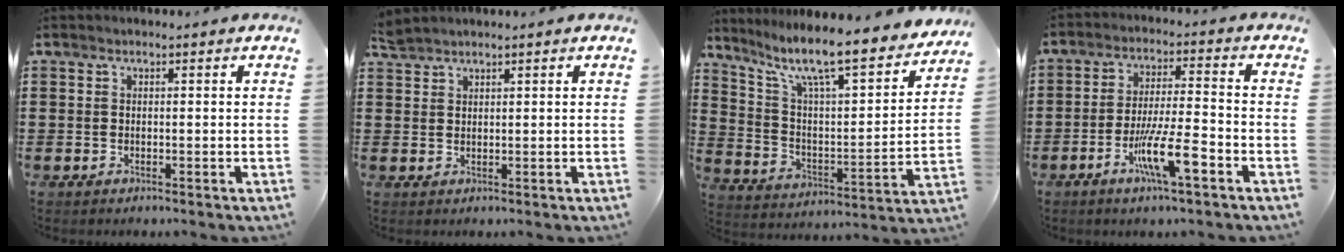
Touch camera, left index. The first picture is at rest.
{"total": 1.6, "force": [1.6, 0.1, 0.3], "torque": [-0.009, 0.000, 0.031]}
{"total": 9.5, "force": [7.5, 1.2, 5.8], "torque": [-0.133, -0.060, 0.119]}
{"total": 9.3, "force": [-4.5, 1.3, 8.1], "torque": [-0.161, -0.008, -0.085]}